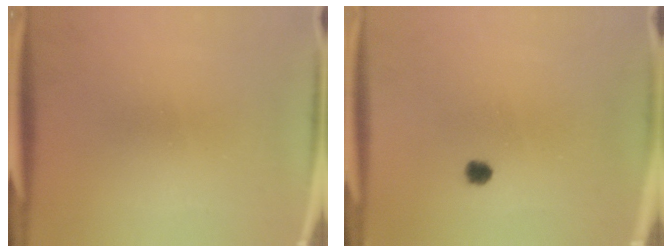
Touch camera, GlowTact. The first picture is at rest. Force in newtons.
{"total": 1.7}